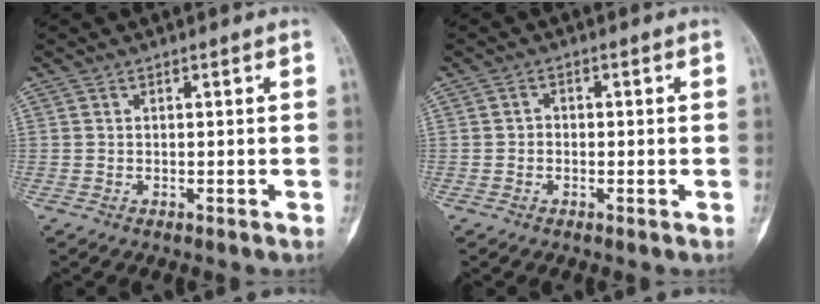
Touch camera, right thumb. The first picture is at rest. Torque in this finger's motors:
{"motor_torque": [-0.29, -0.54, 0.05, 0.02, -0.06]}